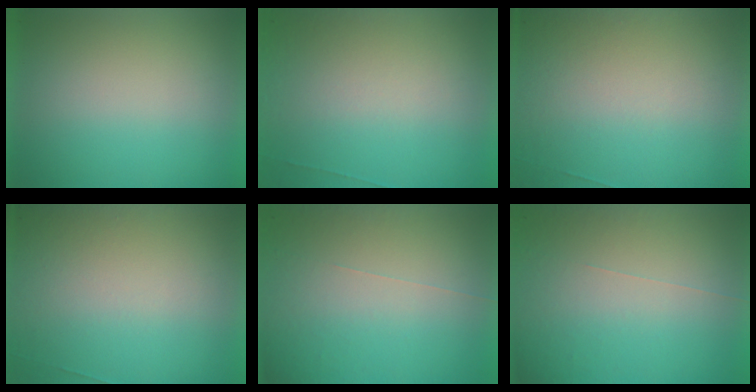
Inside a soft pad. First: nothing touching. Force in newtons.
{"total": 6.6}
{"total": 4.5}
{"total": 4.6}
{"total": 5.7}
{"total": 5.6}